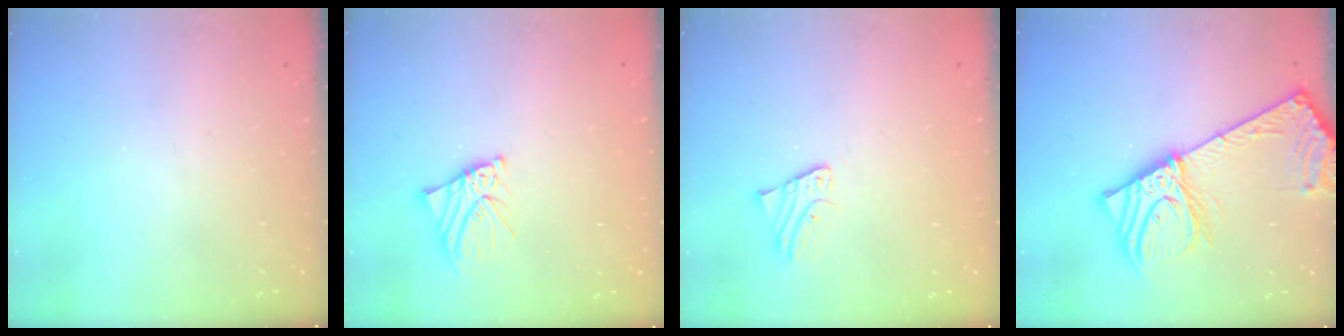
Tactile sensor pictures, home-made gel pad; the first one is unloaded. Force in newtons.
{"total": 5.8, "press": 5.8, "slide": 0.7}
{"total": 1.8, "press": 1.8, "slide": 0.2}
{"total": 18.5, "press": 18.2, "slide": 3.7}